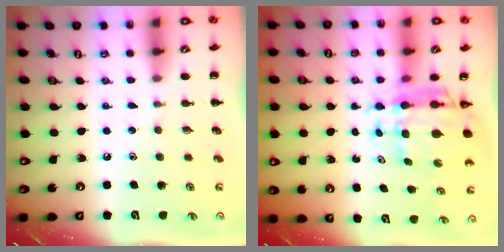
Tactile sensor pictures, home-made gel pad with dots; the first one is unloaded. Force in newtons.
{"total": 8.6, "press": 8.2, "slide": 2.7}